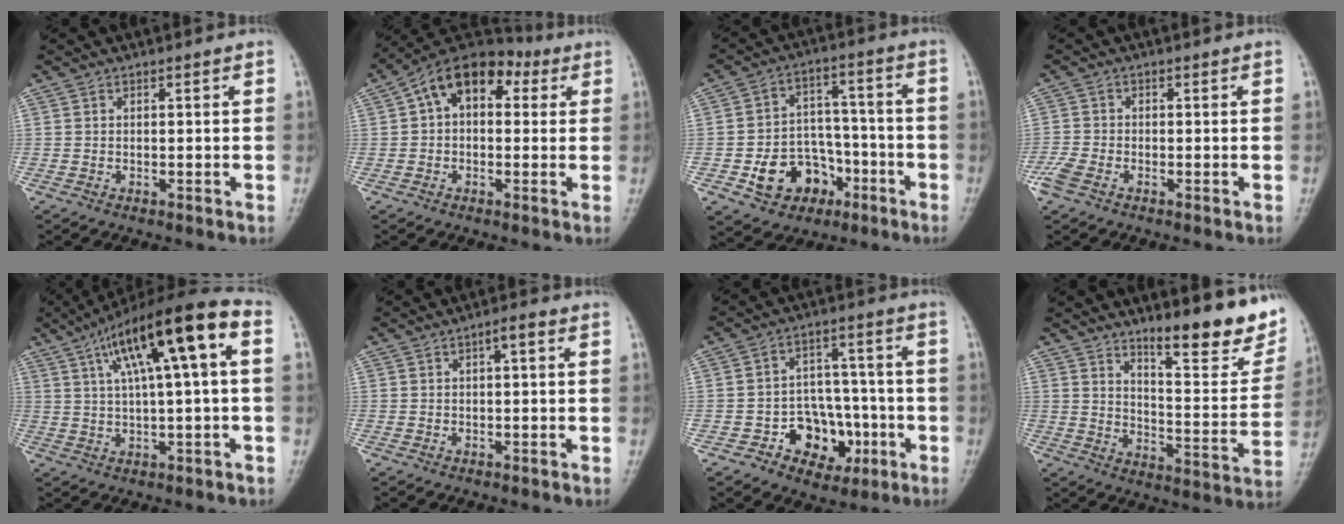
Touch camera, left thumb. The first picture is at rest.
{"total": 12.1, "force": [3.1, 7.8, 8.6], "torque": [-0.110, 0.037, 0.036]}
{"total": 12.4, "force": [-5.5, 9.5, 5.8], "torque": [-0.053, 0.052, -0.081]}
{"total": 4.0, "force": [-2.5, 2.2, 2.3], "torque": [-0.064, 0.001, -0.051]}
{"total": 16.6, "force": [4.6, 3.6, 15.6], "torque": [-0.253, 0.037, 0.072]}
{"total": 1.9, "force": [0.3, 0.4, 1.9], "torque": [-0.028, 0.011, 0.003]}
{"total": 10.9, "force": [-4.1, 8.6, 5.3], "torque": [-0.028, 0.042, -0.059]}
{"total": 16.2, "force": [10.9, 4.0, 11.3], "torque": [-0.110, -0.078, 0.165]}